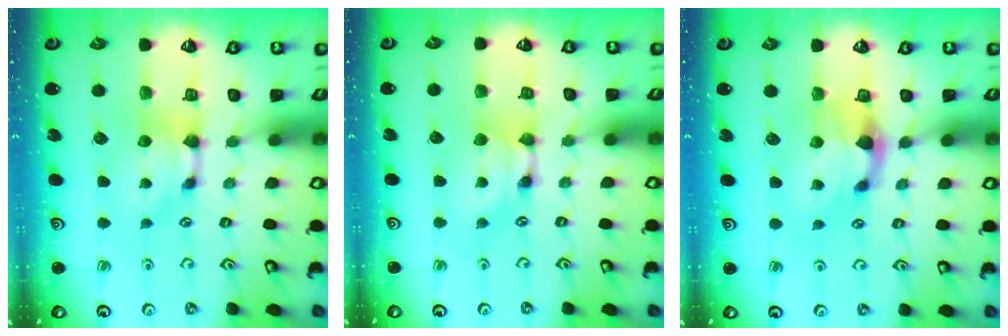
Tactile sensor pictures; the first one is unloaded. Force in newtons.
{"total": 1.6, "press": 1.6, "slide": 0.2}
{"total": 1.7, "press": 1.2, "slide": 1.3}